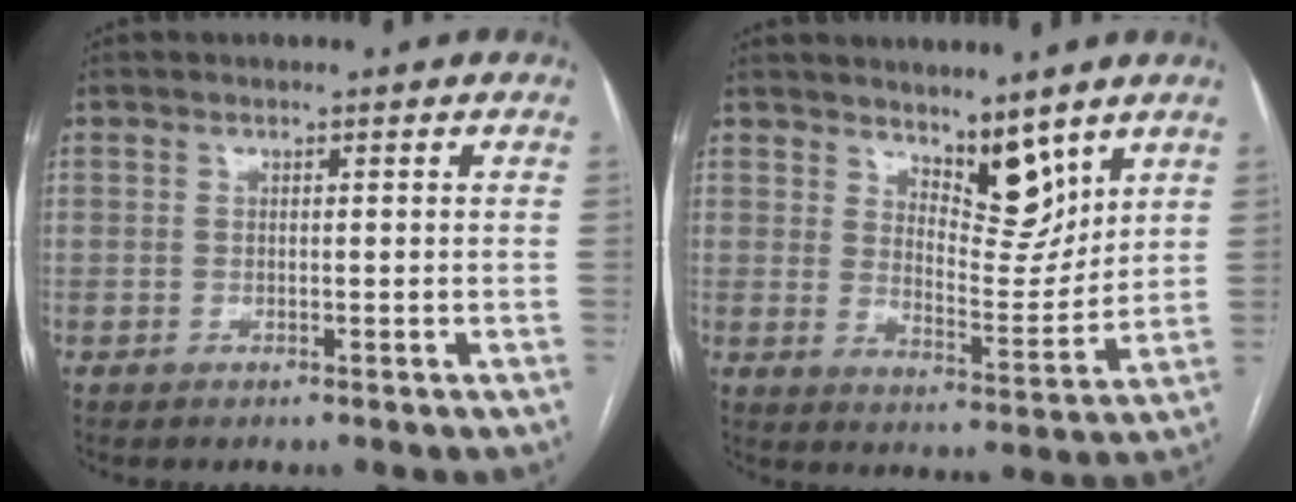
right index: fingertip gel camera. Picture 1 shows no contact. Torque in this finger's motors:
{"motor_torque": [0.04, 0.36, 0.00, 0.01]}